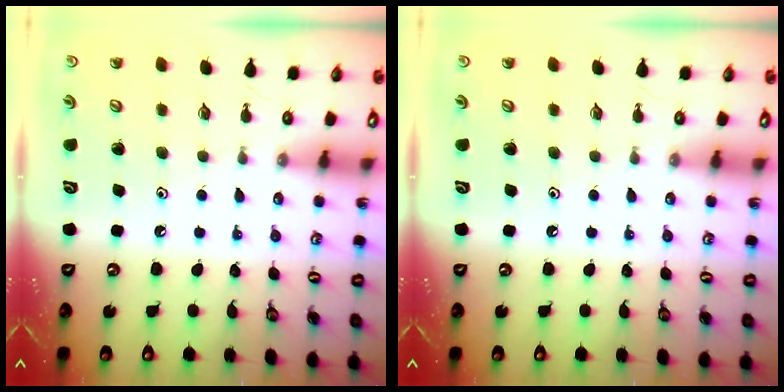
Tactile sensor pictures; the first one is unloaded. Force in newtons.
{"total": 0.0}